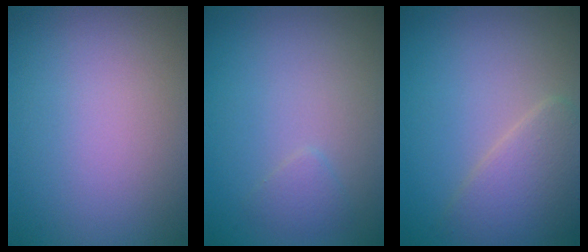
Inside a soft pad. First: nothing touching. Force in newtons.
{"total": 1.1, "press": 1.1, "slide": 0.0}
{"total": 3.8, "press": 3.8, "slide": 0.2}